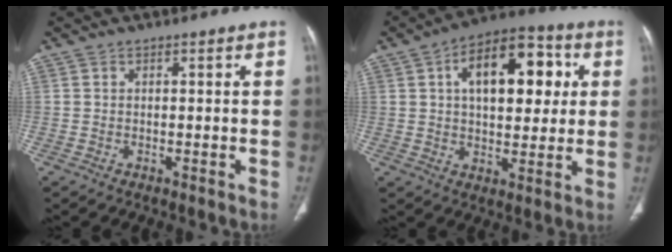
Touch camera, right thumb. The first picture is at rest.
{"total": 17.3, "force": [4.4, 9.5, 13.8], "torque": [-0.166, 0.015, 0.062]}